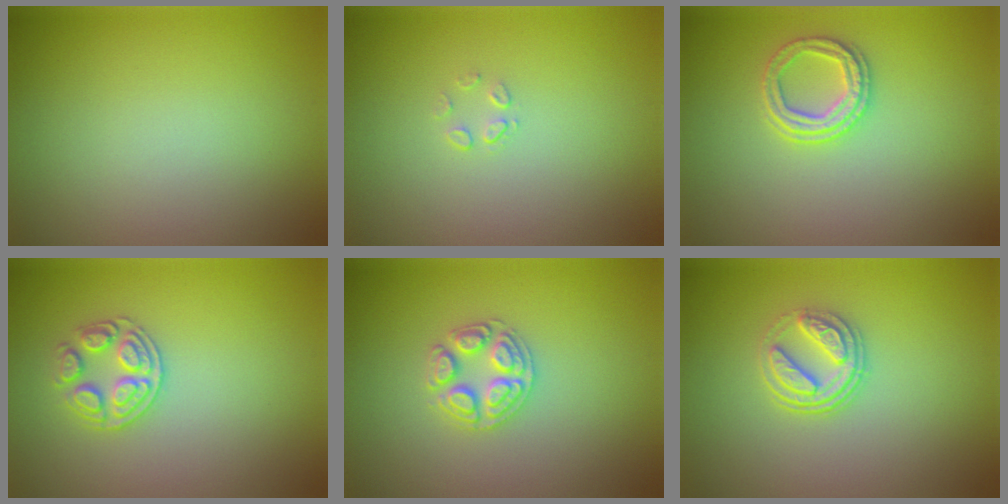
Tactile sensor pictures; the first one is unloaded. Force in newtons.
{"total": 0.7, "press": 0.4, "slide": 0.6}
{"total": 2.5, "press": 2.4, "slide": 0.6}
{"total": 2.7, "press": 2.4, "slide": 1.1}
{"total": 2.5, "press": 2.5, "slide": 0.4}
{"total": 3.1, "press": 2.6, "slide": 1.7}